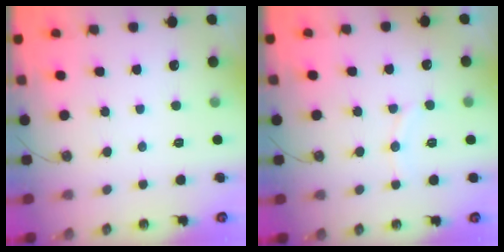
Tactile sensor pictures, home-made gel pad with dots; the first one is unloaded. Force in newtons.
{"total": 5.9, "press": 5.8, "slide": 1.2}